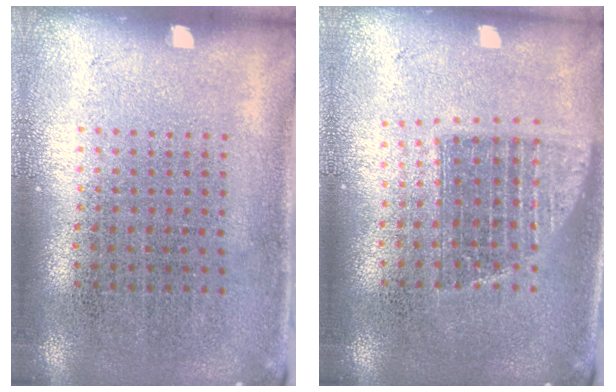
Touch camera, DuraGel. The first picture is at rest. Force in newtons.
{"total": 1.3, "press": 1.1, "slide": 0.7}